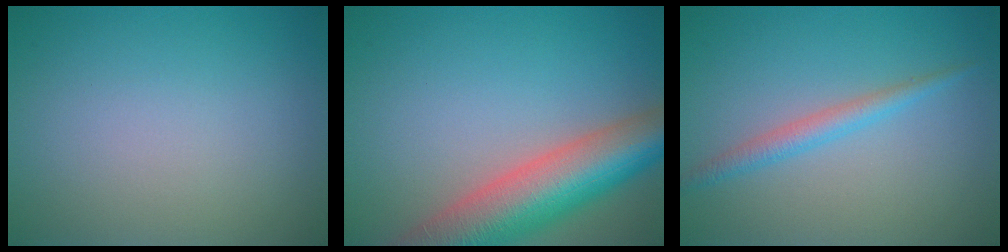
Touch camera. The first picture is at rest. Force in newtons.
{"total": 10.2, "press": 10.1, "slide": 0.6}
{"total": 2.0, "press": 2.0, "slide": 0.0}